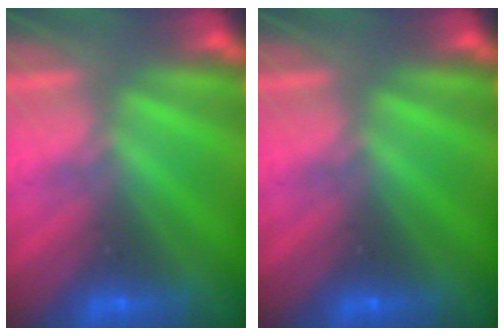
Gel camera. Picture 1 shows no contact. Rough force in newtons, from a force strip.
{"total": 0.0}